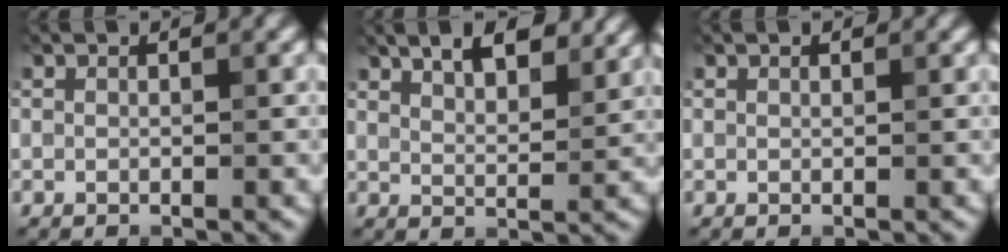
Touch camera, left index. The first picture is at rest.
{"total": 6.2, "force": [4.3, 2.3, 3.9], "torque": [-0.057, 0.019, 0.055]}
{"total": 0.0}